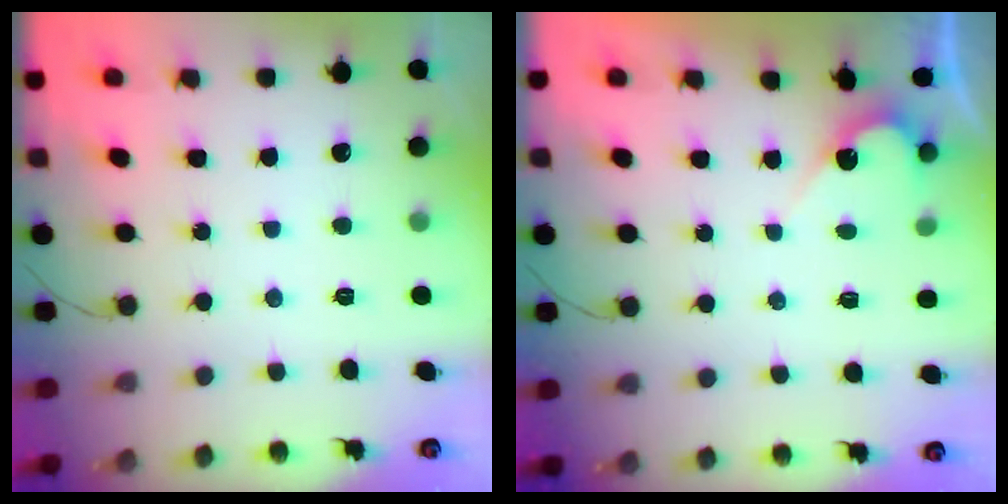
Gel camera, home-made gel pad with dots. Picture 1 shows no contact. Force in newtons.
{"total": 3.7, "press": 3.7, "slide": 0.2}